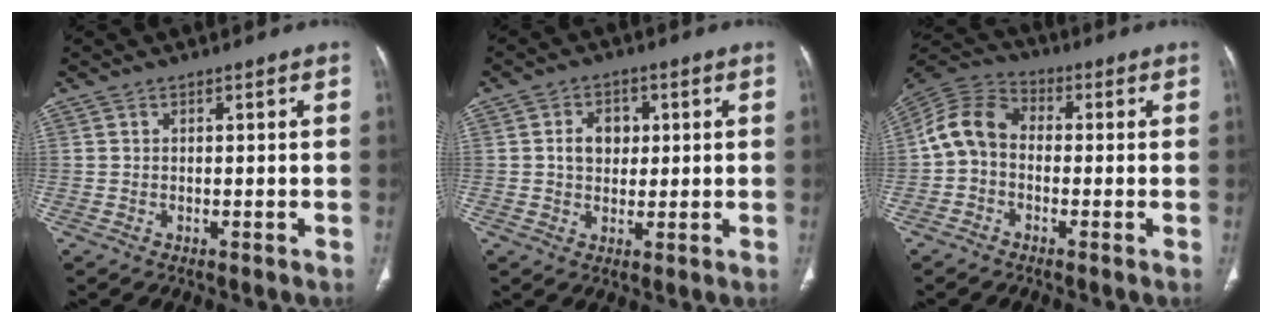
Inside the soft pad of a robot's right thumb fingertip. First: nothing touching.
{"total": 5.4, "force": [0.9, 4.3, 3.2], "torque": [-0.027, 0.001, 0.013]}
{"total": 8.8, "force": [-0.8, 6.8, 5.6], "torque": [-0.099, 0.028, -0.032]}